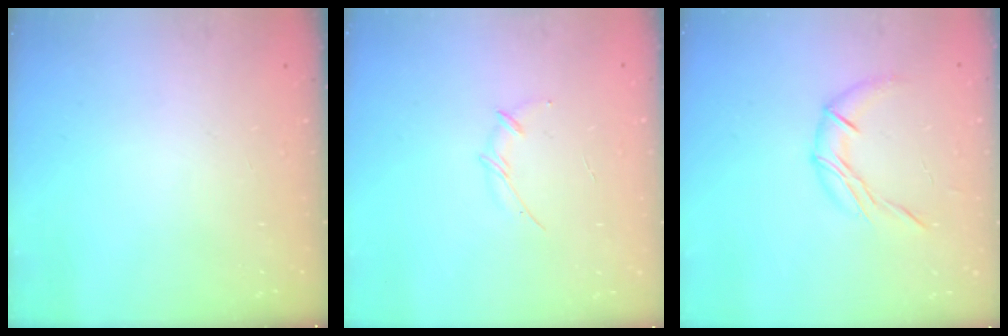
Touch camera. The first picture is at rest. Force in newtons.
{"total": 4.0, "press": 3.9, "slide": 0.9}
{"total": 8.4, "press": 8.4, "slide": 0.1}